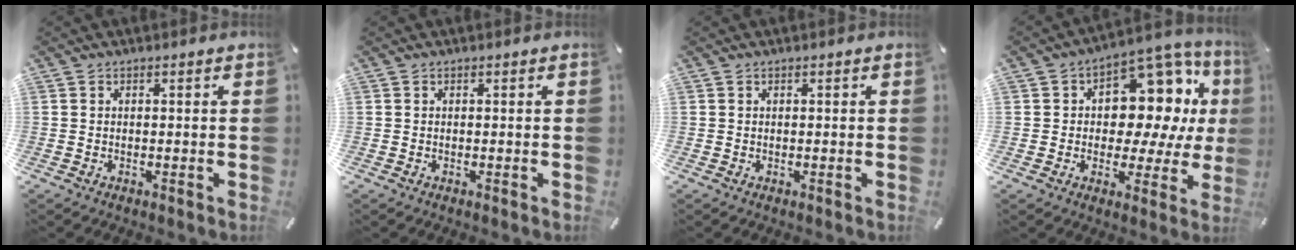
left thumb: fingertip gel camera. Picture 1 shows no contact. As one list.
[{"total": 0.0}, {"total": 0.0}, {"total": 14.3, "force": [4.8, 9.7, 9.3], "torque": [-0.116, -0.049, 0.087]}]